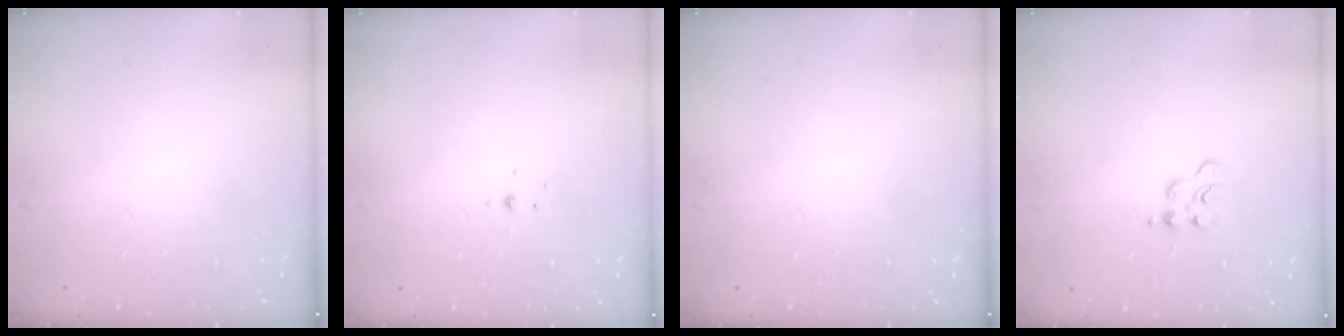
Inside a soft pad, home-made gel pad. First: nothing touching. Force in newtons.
{"total": 3.2, "press": 3.1, "slide": 0.9}
{"total": 0.0}
{"total": 2.8, "press": 2.8, "slide": 0.3}